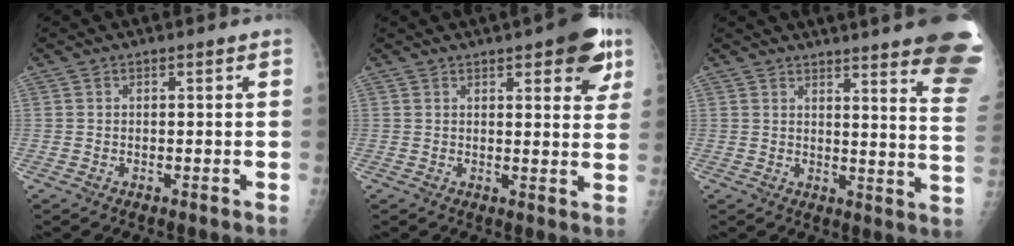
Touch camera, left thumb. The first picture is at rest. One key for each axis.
{"total": 10.0, "fx": 5.2, "fy": 3.4, "fz": 7.9, "tx": -0.066, "ty": -0.015, "tz": 0.058}
{"total": 20.3, "fx": 15.5, "fy": 1.7, "fz": 12.9, "tx": -0.132, "ty": -0.109, "tz": 0.171}